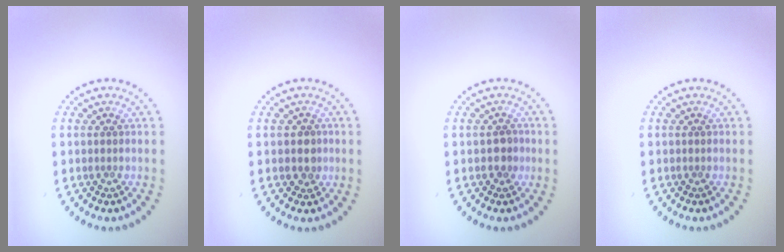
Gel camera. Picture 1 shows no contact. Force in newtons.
{"total": 1.7, "press": 1.5, "slide": 0.7}
{"total": 1.4, "press": 1.3, "slide": 0.5}
{"total": 0.0}